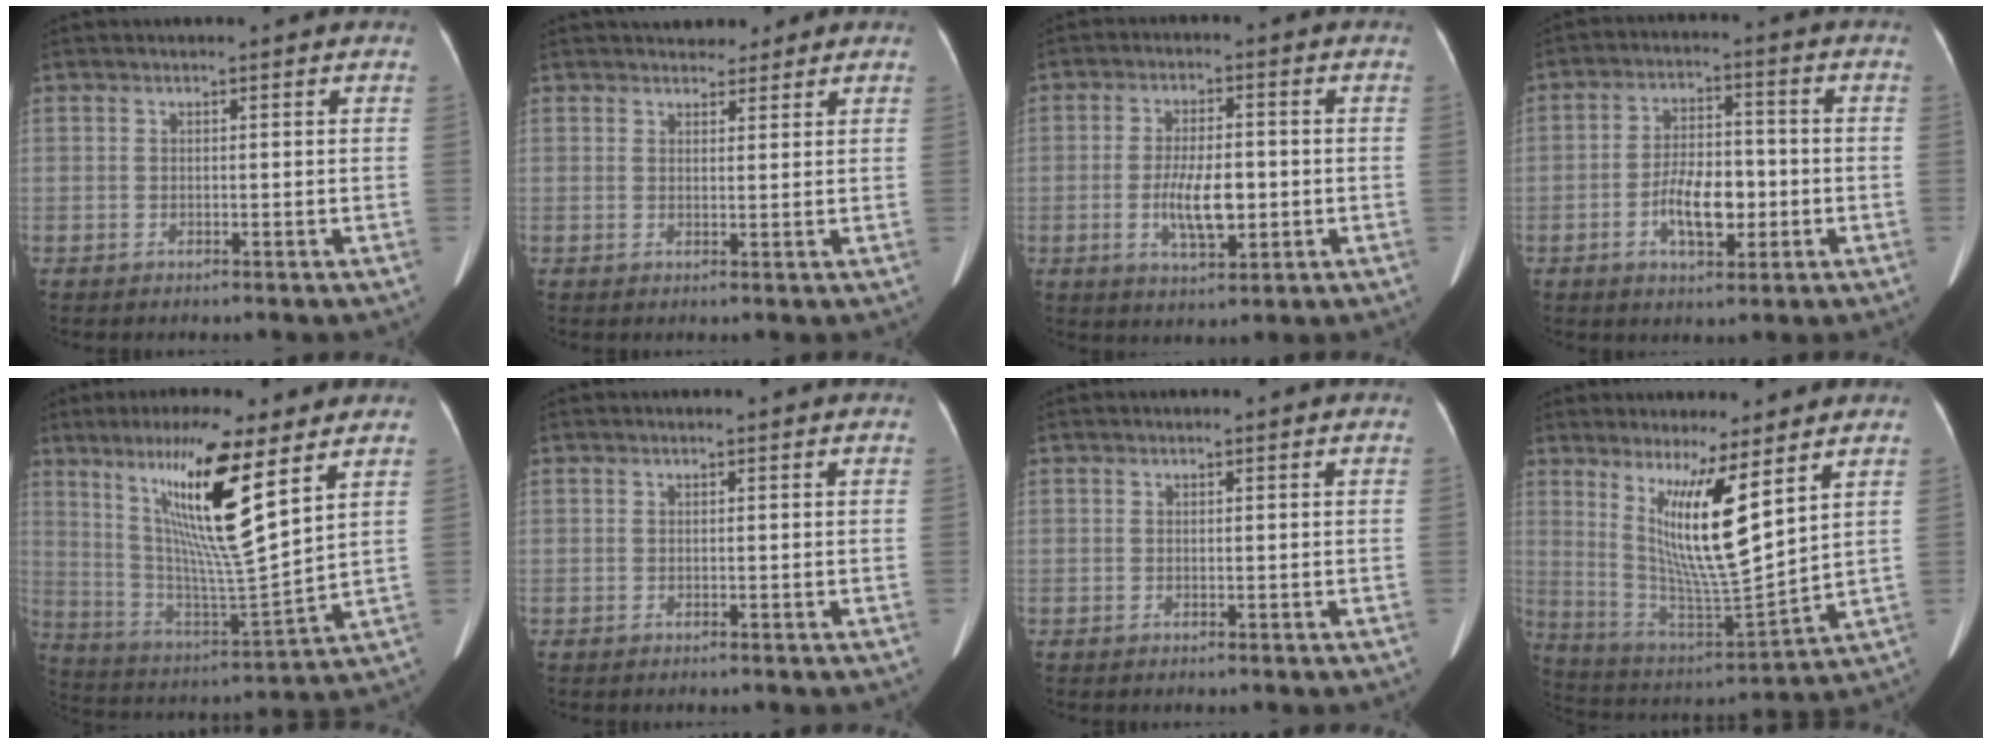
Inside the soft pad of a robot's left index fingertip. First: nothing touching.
{"total": 5.5, "force": [4.7, 2.3, 1.7], "torque": [-0.010, 0.011, 0.063]}
{"total": 7.5, "force": [-1.4, 2.5, 6.9], "torque": [-0.135, -0.003, -0.021]}
{"total": 8.1, "force": [-2.3, 3.5, 6.9], "torque": [-0.134, 0.009, -0.038]}
{"total": 17.3, "force": [8.8, 0.7, 14.9], "torque": [-0.283, -0.011, 0.156]}
{"total": 0.0}
{"total": 0.0}
{"total": 12.9, "force": [6.0, 0.7, 11.4], "torque": [-0.222, -0.025, 0.117]}